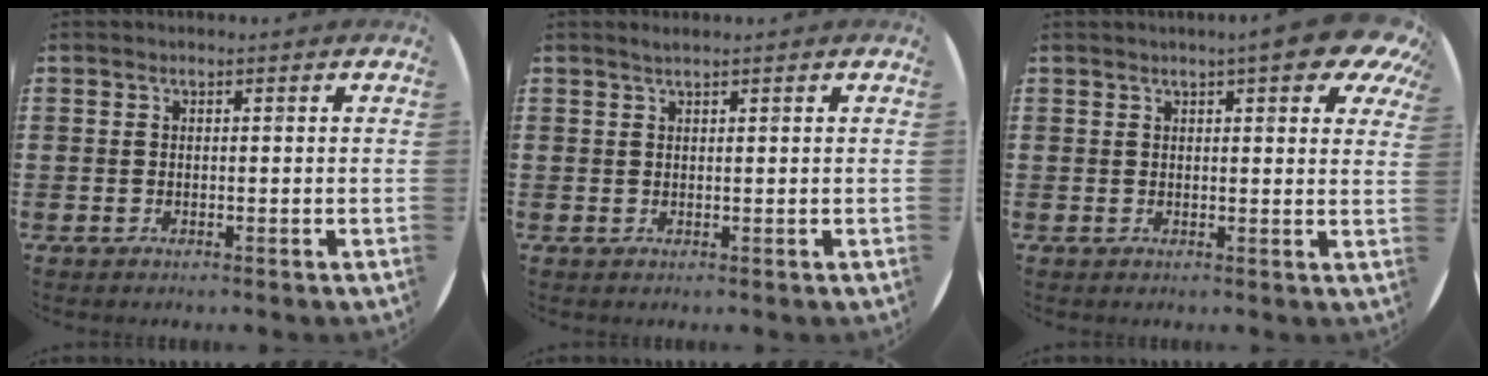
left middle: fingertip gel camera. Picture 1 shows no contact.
{"total": 0.9, "force": [0.8, -0.1, 0.4], "torque": [-0.006, 0.002, 0.014]}
{"total": 7.4, "force": [5.2, 1.2, 5.1], "torque": [-0.070, -0.015, 0.081]}